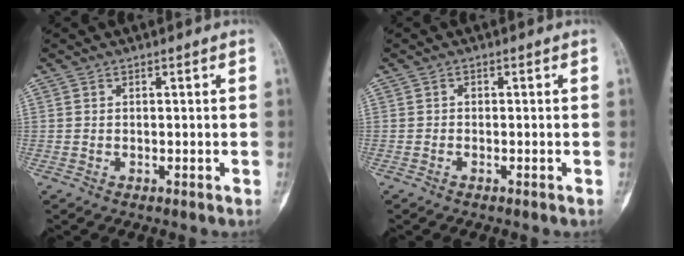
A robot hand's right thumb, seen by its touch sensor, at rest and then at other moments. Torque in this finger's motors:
{"motor_torque": [-0.13, -0.24, -0.11, 0.03, -0.02]}